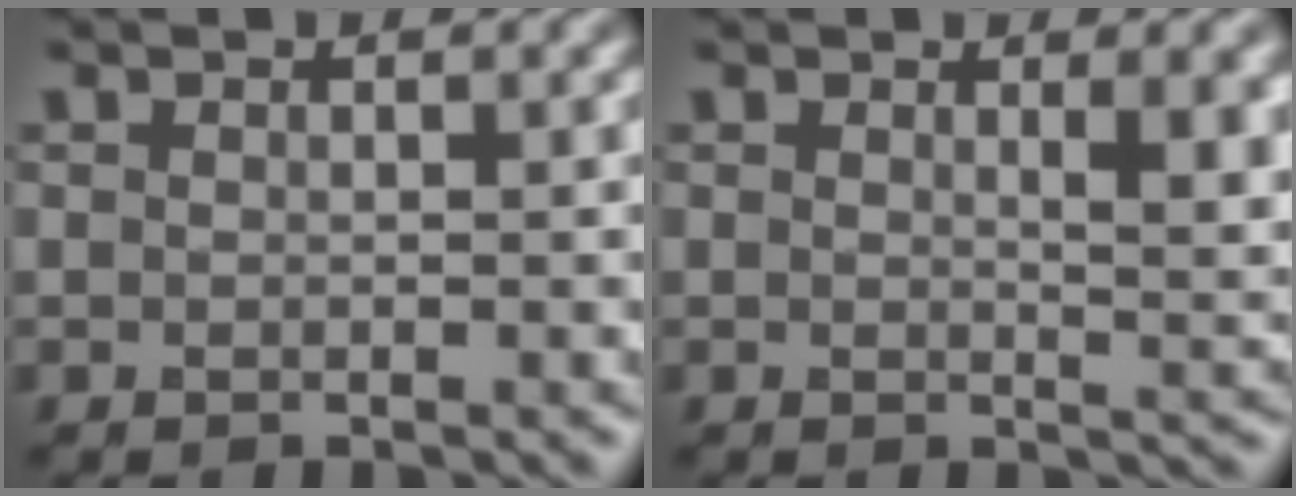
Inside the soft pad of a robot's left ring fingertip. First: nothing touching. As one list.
[{"total": 3.4, "force": [1.4, 1.1, 2.9], "torque": [-0.032, -0.005, 0.022]}]